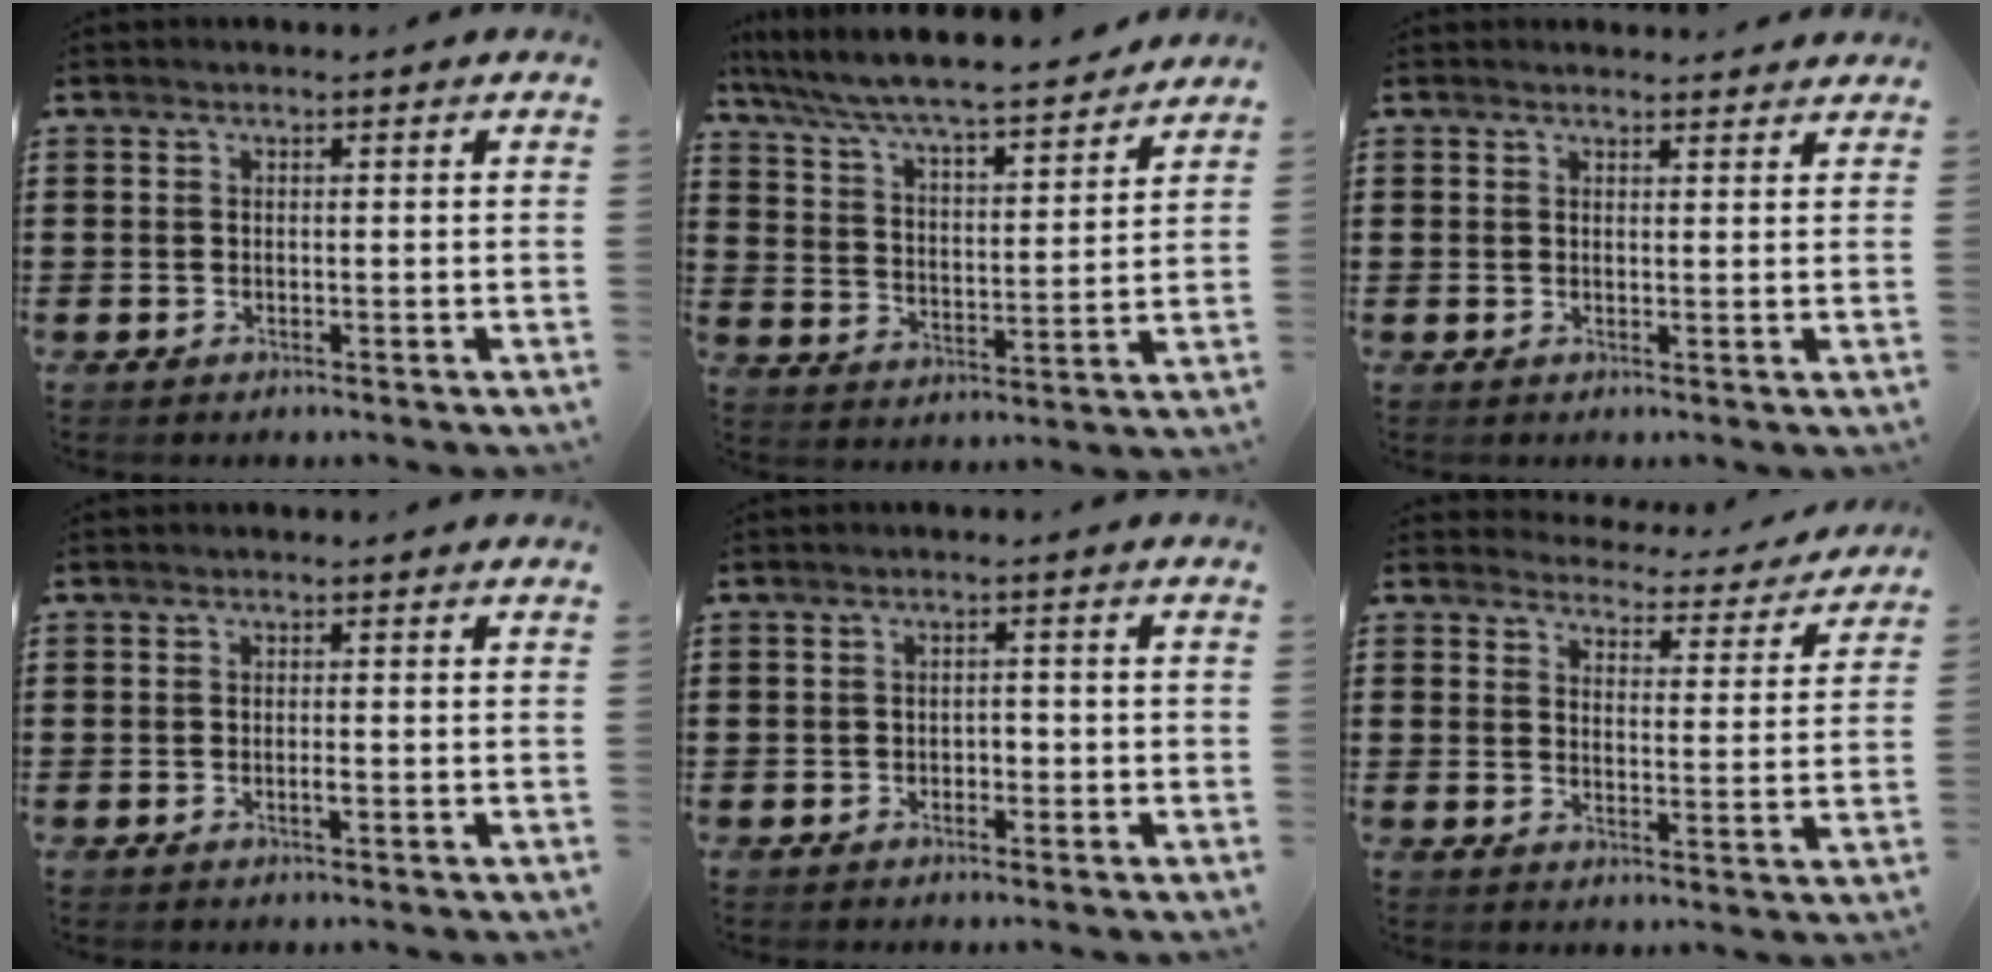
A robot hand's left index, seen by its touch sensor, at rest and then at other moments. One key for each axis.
{"total": 6.2, "fx": 5.8, "fy": 0.0, "fz": 2.1, "tx": -0.068, "ty": -0.044, "tz": 0.095}
{"total": 1.5, "fx": 1.4, "fy": 0.2, "fz": 0.1, "tx": -0.005, "ty": 0.001, "tz": 0.029}
{"total": 1.0, "fx": -0.3, "fy": 0.2, "fz": 0.9, "tx": -0.017, "ty": -0.005, "tz": -0.004}
{"total": 1.4, "fx": -1.0, "fy": 0.8, "fz": 0.5, "tx": -0.015, "ty": 0.002, "tz": -0.023}
{"total": 4.1, "fx": 4.1, "fy": 0.3, "fz": 0.3, "tx": -0.021, "ty": -0.033, "tz": 0.067}